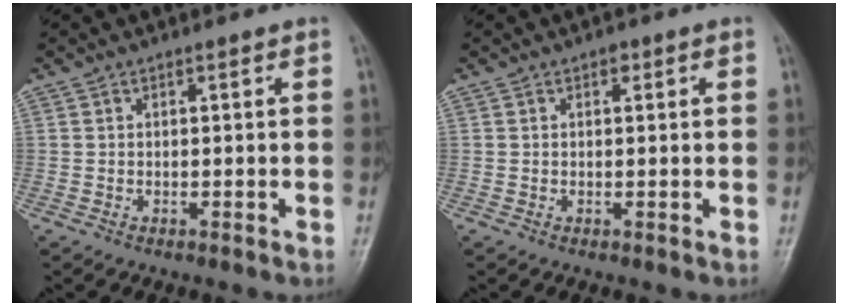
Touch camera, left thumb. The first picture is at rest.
{"total": 1.1, "force": [0.5, 0.7, 0.6], "torque": [0.000, 0.000, 0.004]}